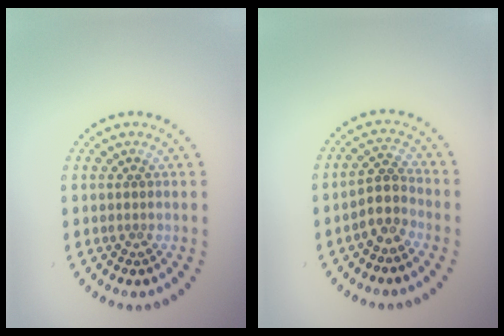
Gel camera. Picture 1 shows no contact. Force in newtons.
{"total": 2.5, "press": 1.9, "slide": 1.6}